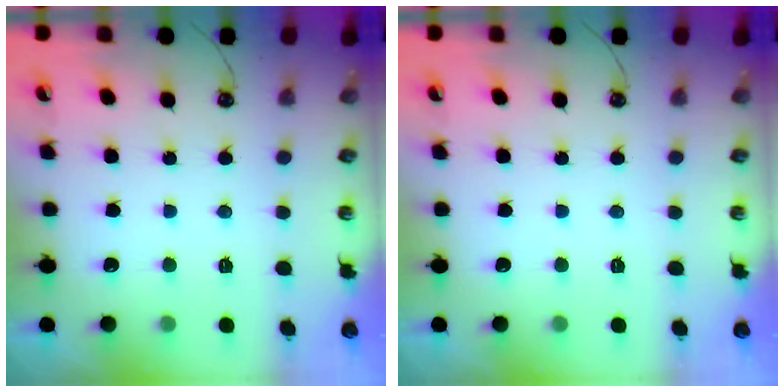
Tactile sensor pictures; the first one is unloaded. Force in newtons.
{"total": 0.0}